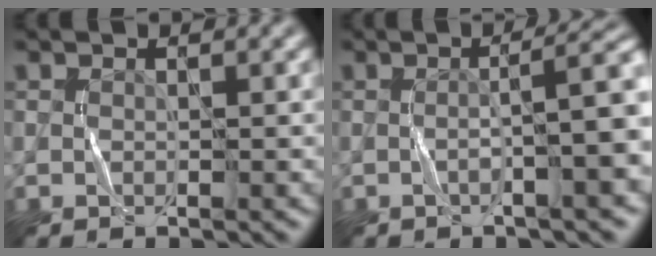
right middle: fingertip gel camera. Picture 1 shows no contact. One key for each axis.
{"total": 5.9, "fx": -0.6, "fy": 1.0, "fz": 5.8, "tx": -0.070, "ty": 0.019, "tz": -0.013}